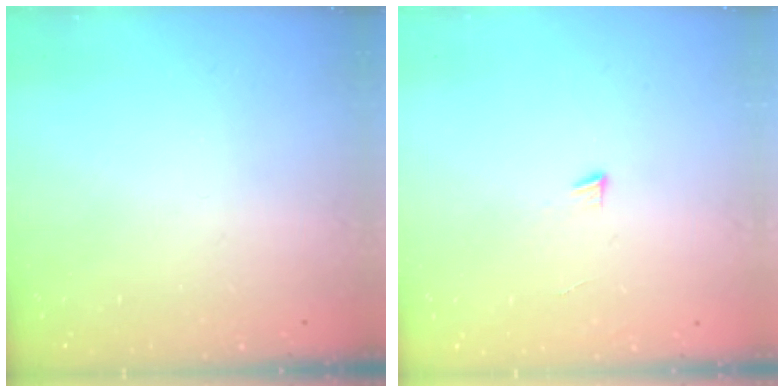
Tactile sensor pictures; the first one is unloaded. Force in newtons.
{"total": 3.1, "press": 3.1, "slide": 0.4}